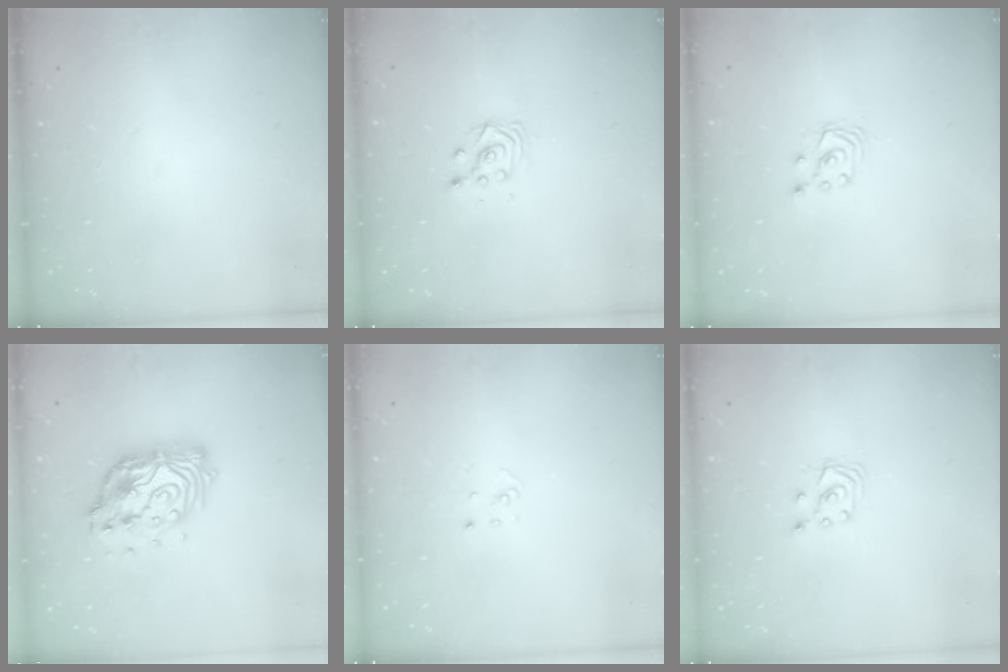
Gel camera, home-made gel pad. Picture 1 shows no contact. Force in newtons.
{"total": 2.9, "press": 2.9, "slide": 0.1}
{"total": 2.5, "press": 2.5, "slide": 0.3}
{"total": 14.1, "press": 14.1, "slide": 1.1}
{"total": 2.1, "press": 2.1, "slide": 0.1}
{"total": 3.0, "press": 3.0, "slide": 0.3}